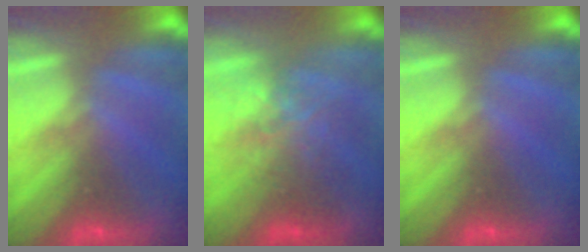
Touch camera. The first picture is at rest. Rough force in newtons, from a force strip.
{"total": 2.4}
{"total": 0.0}